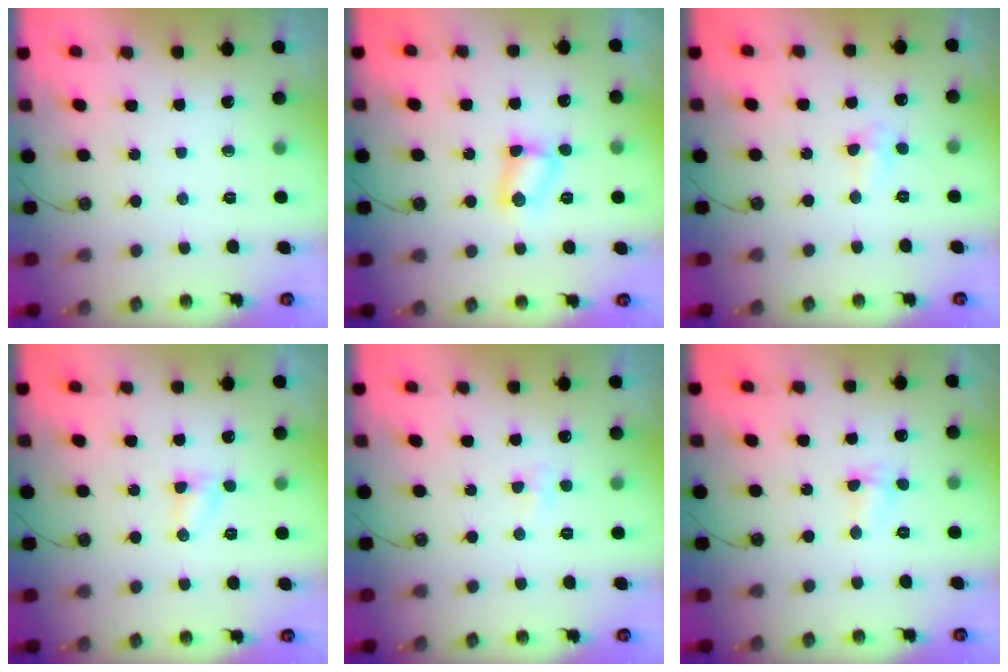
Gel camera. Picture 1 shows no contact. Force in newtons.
{"total": 5.7, "press": 4.5, "slide": 3.6}
{"total": 4.3, "press": 4.2, "slide": 0.7}
{"total": 3.0, "press": 3.0, "slide": 0.3}
{"total": 3.5, "press": 3.4, "slide": 0.6}
{"total": 3.1, "press": 3.0, "slide": 0.6}